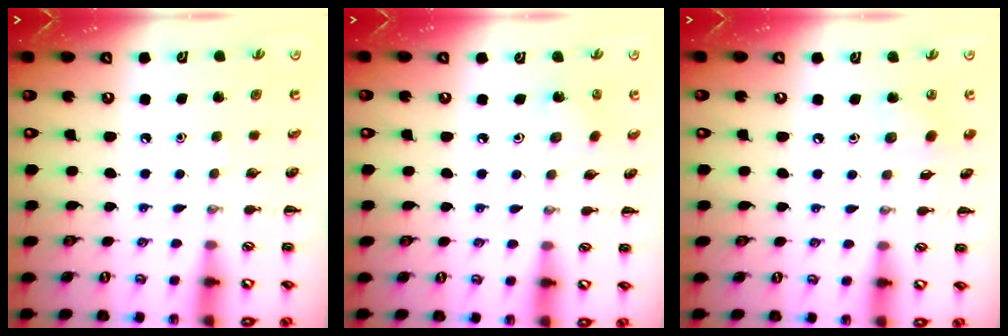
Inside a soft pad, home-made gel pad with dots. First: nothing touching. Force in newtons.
{"total": 1.5, "press": 1.4, "slide": 0.5}
{"total": 3.6, "press": 3.4, "slide": 1.2}